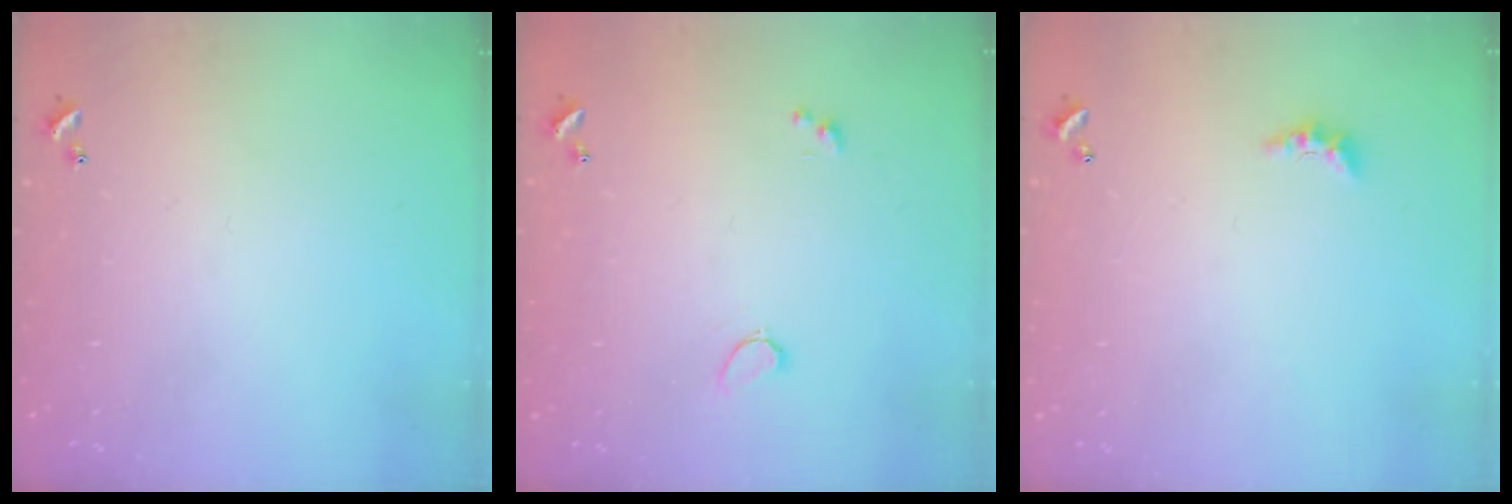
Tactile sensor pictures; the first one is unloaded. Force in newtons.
{"total": 0.8, "press": 0.7, "slide": 0.4}
{"total": 2.3, "press": 2.2, "slide": 0.7}